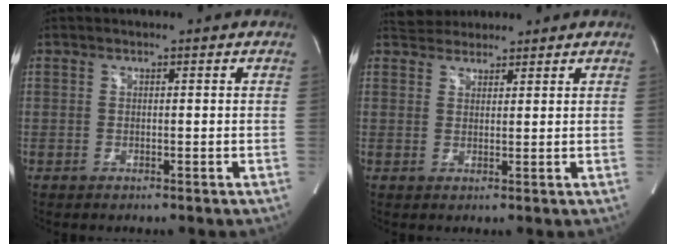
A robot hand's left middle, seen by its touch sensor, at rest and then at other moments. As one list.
[{"total": 3.6, "force": [3.3, 1.4, 0.1], "torque": [-0.006, 0.022, 0.056]}]